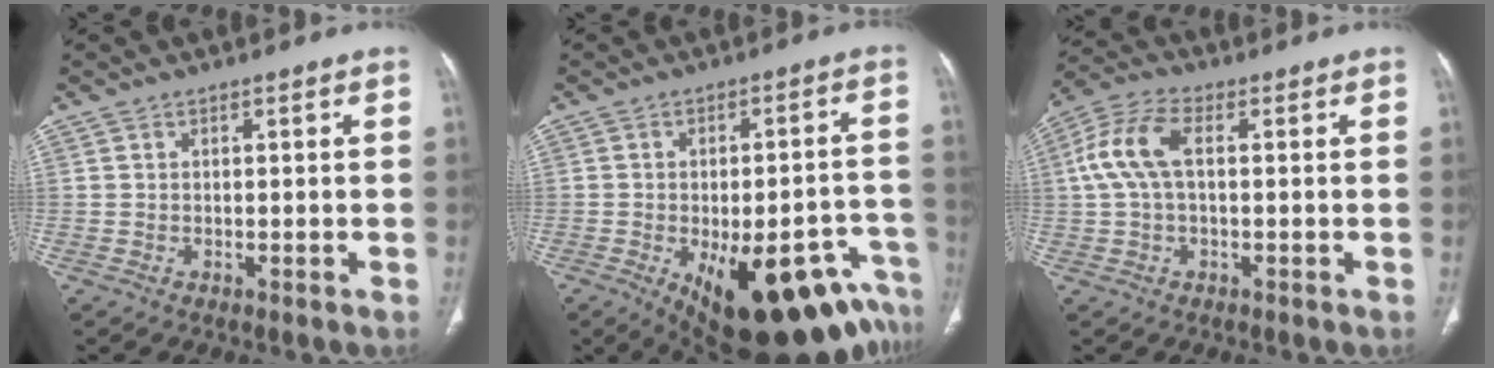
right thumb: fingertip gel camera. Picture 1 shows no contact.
{"total": 25.6, "force": [-13.5, 10.5, 19.0], "torque": [-0.172, 0.046, -0.161]}
{"total": 8.9, "force": [1.1, 4.5, 7.6], "torque": [-0.178, 0.029, 0.018]}